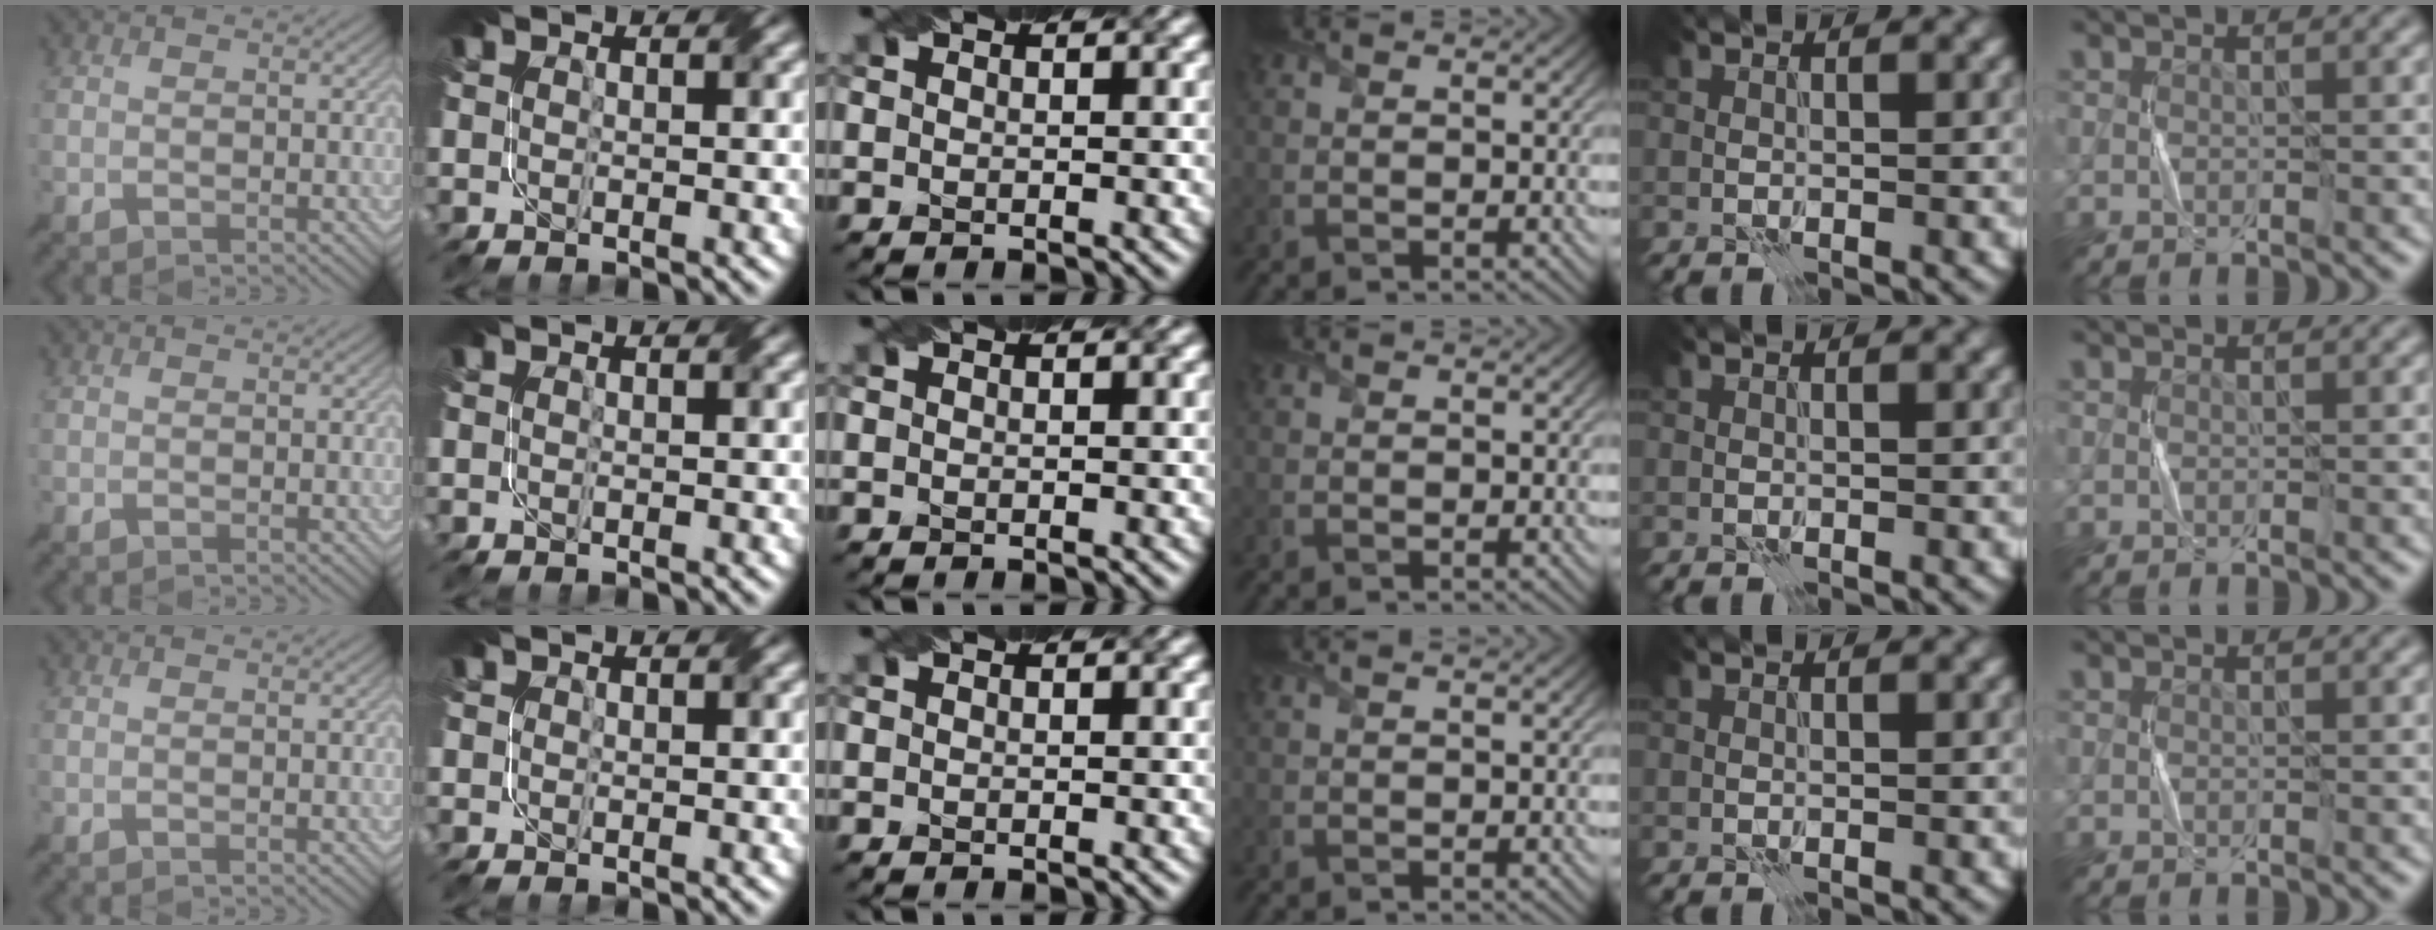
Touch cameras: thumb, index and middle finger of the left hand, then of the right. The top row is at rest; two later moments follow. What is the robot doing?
{"motion": "fold", "object": "coffee filter"}